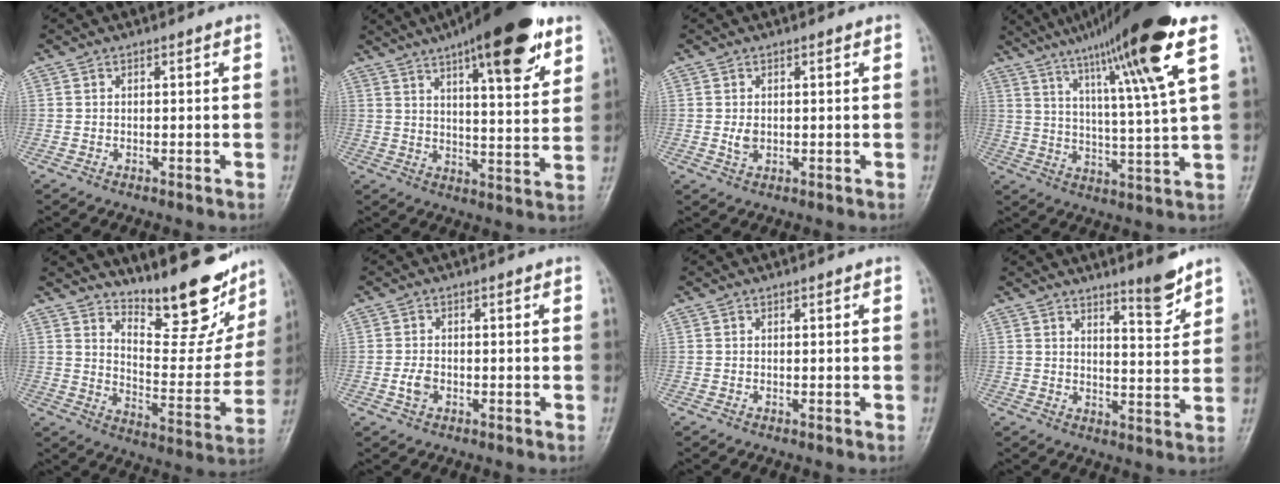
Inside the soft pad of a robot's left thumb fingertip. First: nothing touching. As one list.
[{"total": 19.7, "force": [11.5, 5.5, 15.1], "torque": [-0.202, -0.036, 0.170]}, {"total": 1.9, "force": [0.2, 1.4, 1.3], "torque": [-0.020, -0.004, 0.008]}, {"total": 20.3, "force": [11.1, 0.5, 17.0], "torque": [-0.266, -0.025, 0.177]}, {"total": 18.4, "force": [14.9, 5.7, 9.1], "torque": [-0.082, -0.113, 0.212]}, {"total": 2.4, "force": [-0.7, 1.7, 1.6], "torque": [-0.029, 0.002, -0.015]}, {"total": 0.0}, {"total": 6.1, "force": [5.0, 0.9, 3.4], "torque": [-0.041, -0.048, 0.078]}]